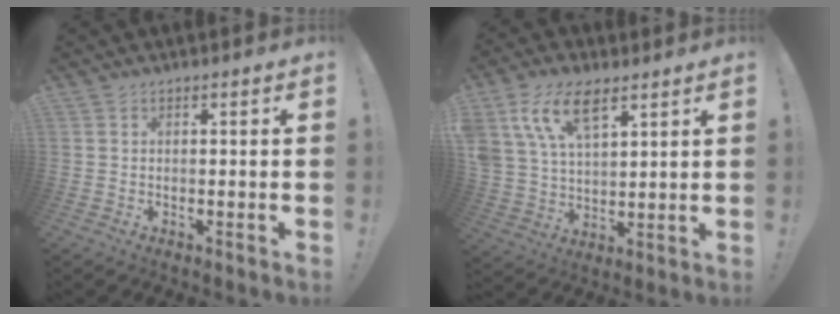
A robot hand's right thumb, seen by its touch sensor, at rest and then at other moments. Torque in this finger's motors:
{"motor_torque": [1.18, 1.52, 1.71, 0.79, 0.28]}